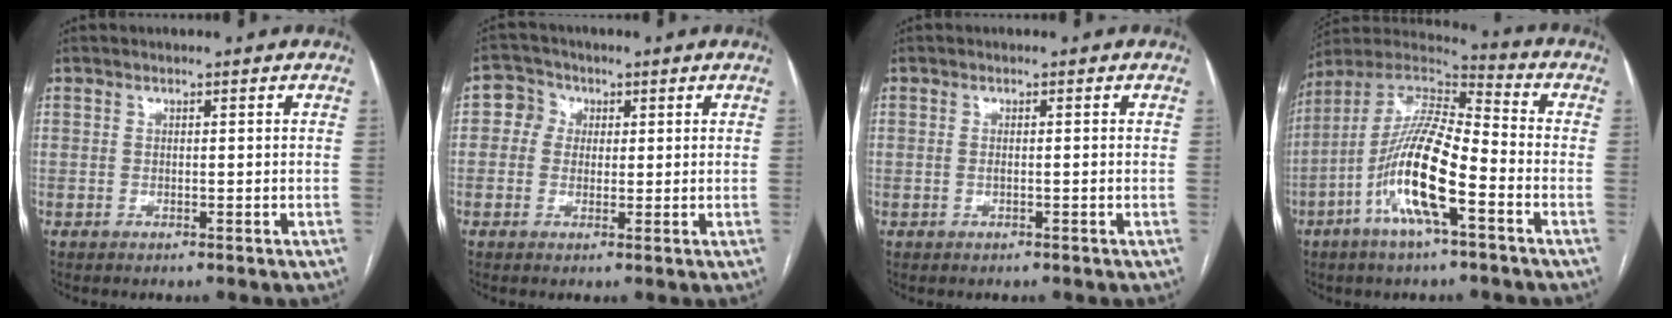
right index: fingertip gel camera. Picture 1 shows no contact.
{"total": 3.7, "force": [0.7, 3.5, 1.0], "torque": [-0.015, 0.016, 0.010]}
{"total": 0.6, "force": [0.0, 0.1, 0.6], "torque": [-0.010, 0.000, 0.004]}
{"total": 15.6, "force": [-5.7, 2.8, 14.3], "torque": [-0.286, 0.001, -0.110]}